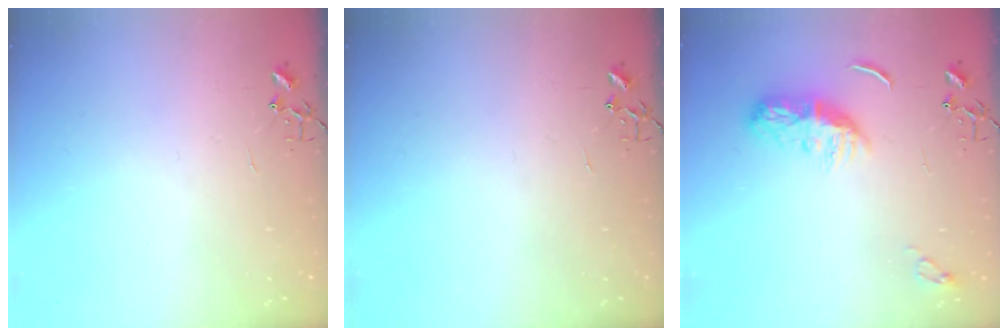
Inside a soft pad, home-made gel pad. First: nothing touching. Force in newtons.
{"total": 0.0}
{"total": 9.1, "press": 9.1, "slide": 0.2}